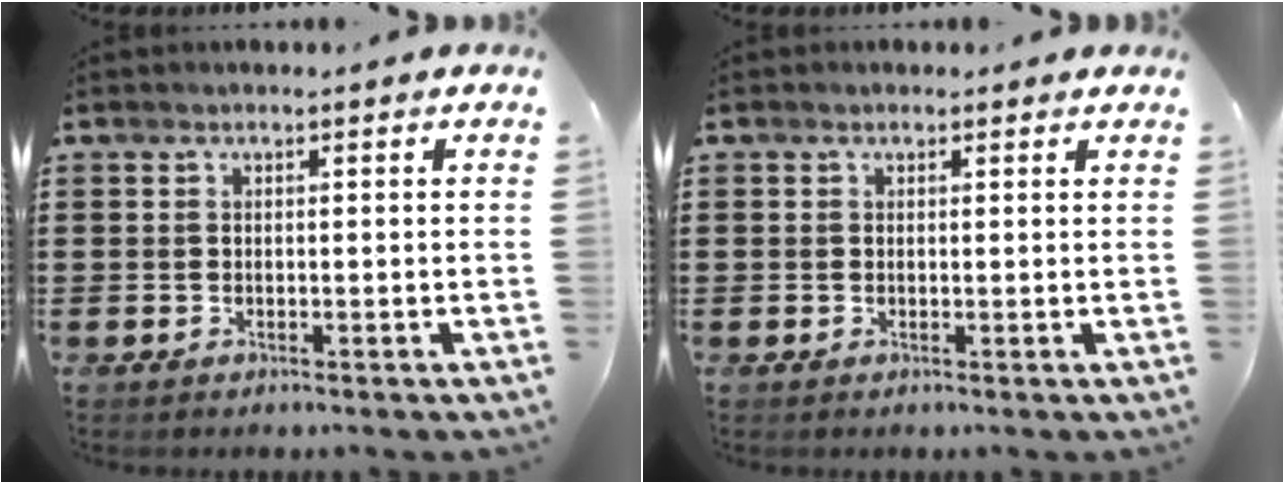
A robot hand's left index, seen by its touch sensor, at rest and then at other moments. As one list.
[{"total": 0.8, "force": [0.4, 0.6, 0.1], "torque": [-0.004, 0.005, 0.008]}]